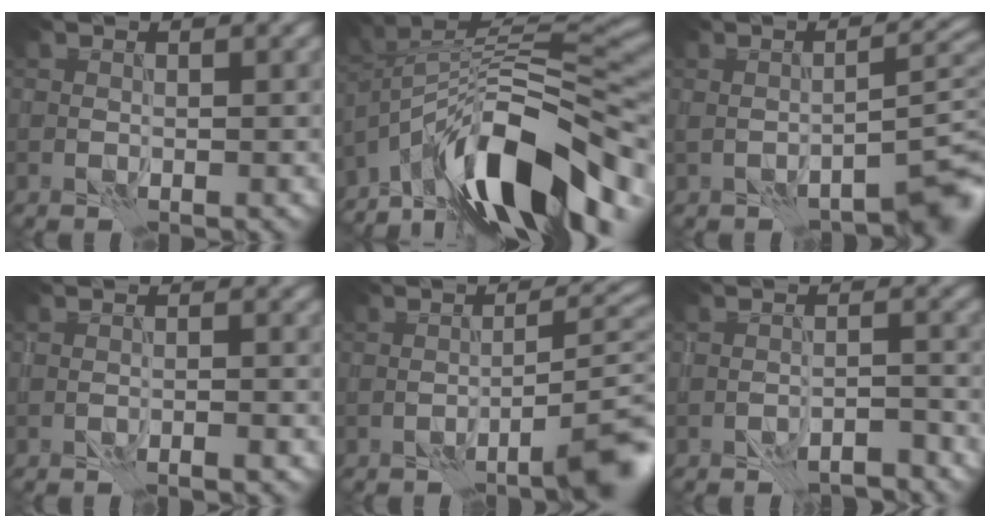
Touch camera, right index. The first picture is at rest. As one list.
[{"total": 13.9, "force": [-7.4, 5.1, 10.5], "torque": [-0.170, 0.027, -0.126]}, {"total": 5.3, "force": [-2.2, 1.5, 4.6], "torque": [-0.050, 0.005, -0.030]}, {"total": 1.2, "force": [-1.1, 0.0, 0.6], "torque": [-0.010, 0.000, -0.023]}, {"total": 6.1, "force": [-3.4, 0.9, 5.0], "torque": [-0.061, 0.019, -0.055]}, {"total": 4.1, "force": [-3.7, 1.0, 1.6], "torque": [-0.024, 0.008, -0.048]}]